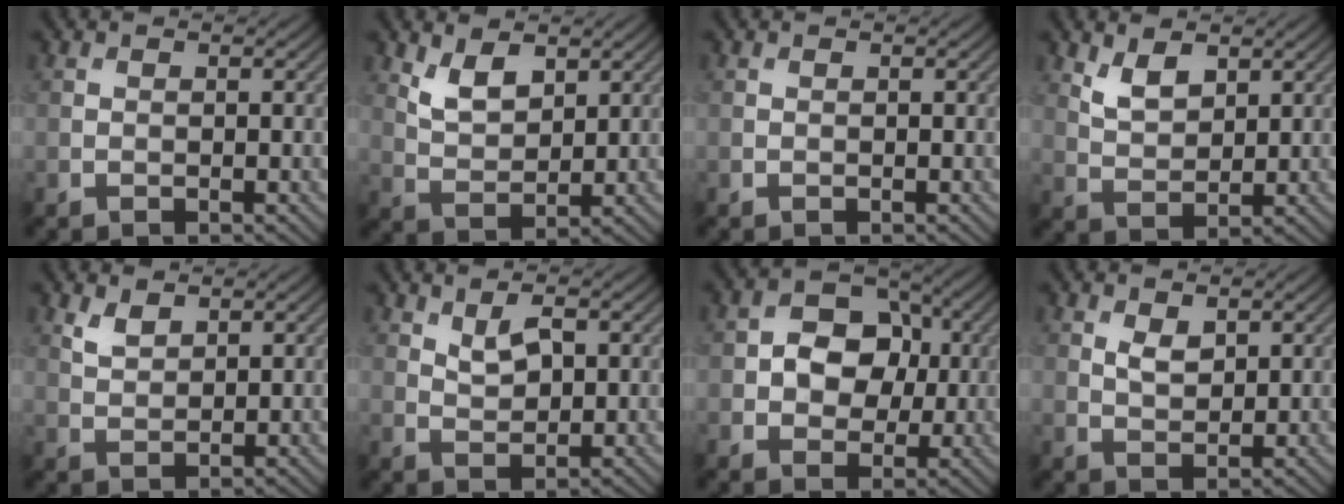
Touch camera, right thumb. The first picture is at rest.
{"total": 4.7, "force": [2.7, 2.4, 2.9], "torque": [-0.067, -0.009, 0.058]}
{"total": 0.0}
{"total": 4.1, "force": [2.5, 2.0, 2.5], "torque": [-0.058, -0.008, 0.054]}
{"total": 2.5, "force": [1.8, 1.1, 1.3], "torque": [-0.034, -0.003, 0.041]}
{"total": 3.3, "force": [1.6, 1.6, 2.4], "torque": [-0.050, -0.003, 0.034]}
{"total": 7.2, "force": [0.5, 5.7, 4.4], "torque": [-0.076, 0.007, -0.010]}
{"total": 2.5, "force": [1.3, 1.4, 1.7], "torque": [-0.037, -0.004, 0.029]}